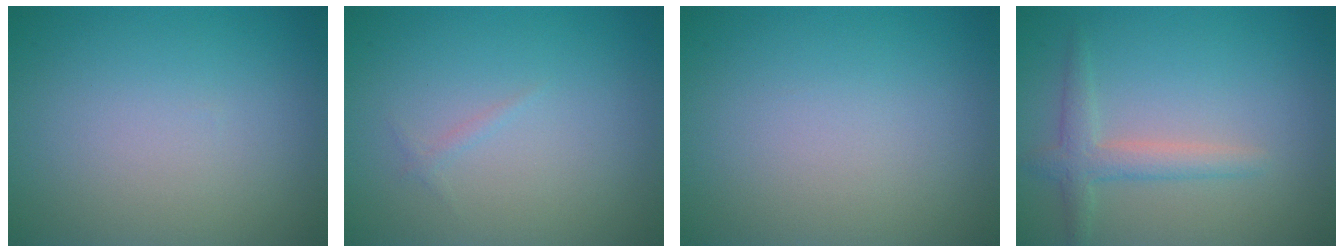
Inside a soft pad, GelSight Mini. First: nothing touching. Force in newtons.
{"total": 0.5, "press": 0.5, "slide": 0.0}
{"total": 0.0}
{"total": 2.4, "press": 2.4, "slide": 0.1}